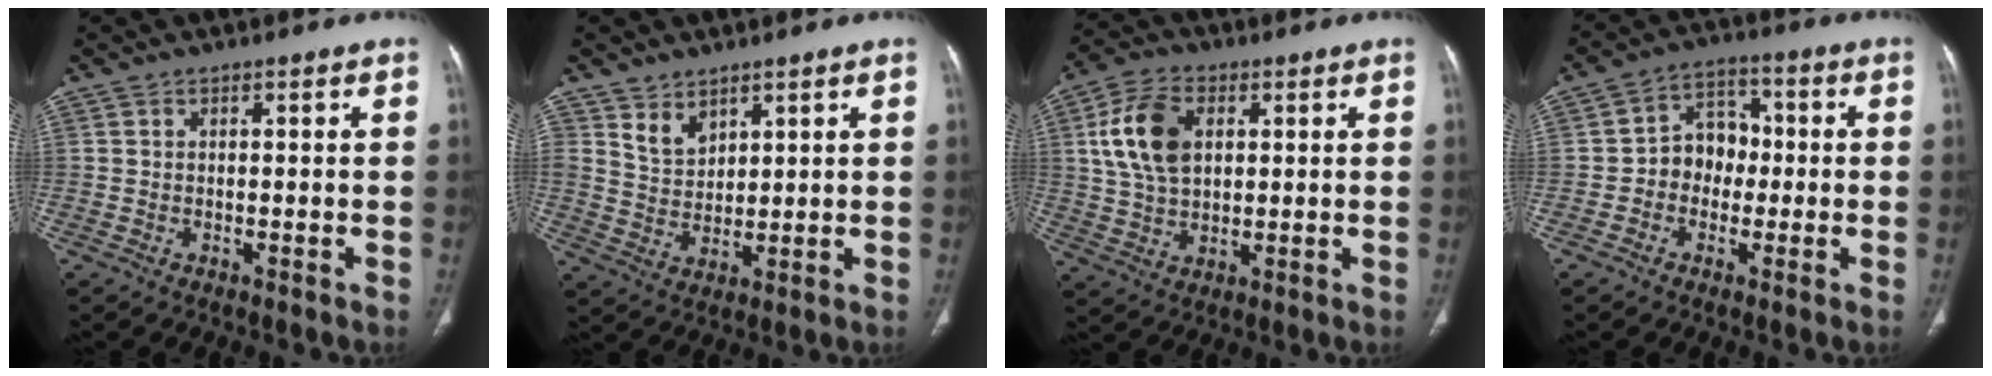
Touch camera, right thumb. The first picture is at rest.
{"total": 5.0, "force": [3.4, 3.1, 1.9], "torque": [-0.015, -0.031, 0.074]}
{"total": 12.1, "force": [2.9, 7.7, 8.8], "torque": [-0.162, 0.005, 0.054]}
{"total": 7.9, "force": [-0.9, 6.5, 4.4], "torque": [-0.030, 0.032, -0.027]}